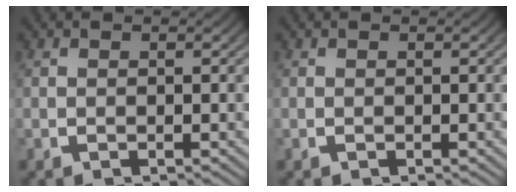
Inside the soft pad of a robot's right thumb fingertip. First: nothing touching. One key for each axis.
{"total": 0.0}